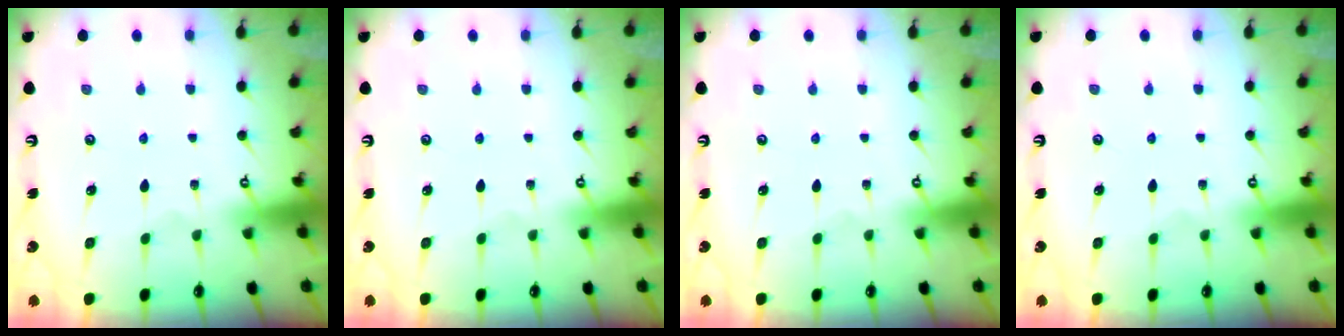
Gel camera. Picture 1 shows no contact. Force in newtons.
{"total": 0.0}
{"total": 0.0}
{"total": 0.0}